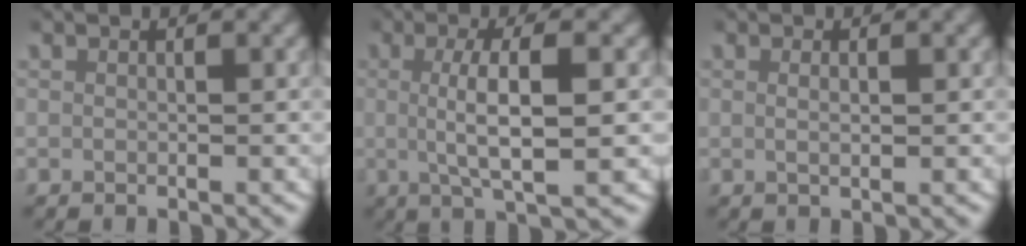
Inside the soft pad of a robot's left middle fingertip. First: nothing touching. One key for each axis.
{"total": 5.3, "fx": -0.1, "fy": 1.0, "fz": 5.2, "tx": -0.094, "ty": -0.007, "tz": -0.001}
{"total": 0.9, "fx": 0.2, "fy": 0.1, "fz": 0.9, "tx": -0.019, "ty": -0.005, "tz": 0.006}